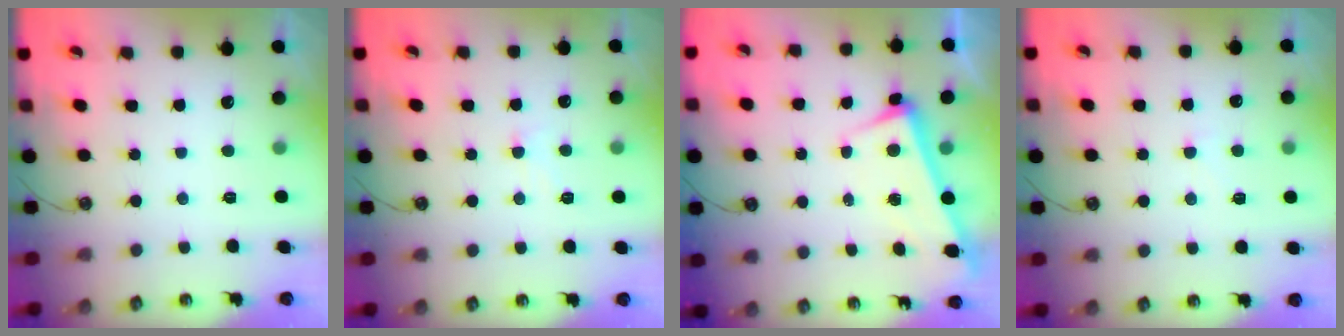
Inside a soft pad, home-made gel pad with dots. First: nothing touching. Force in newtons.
{"total": 2.0, "press": 1.9, "slide": 0.5}
{"total": 3.3, "press": 3.2, "slide": 1.0}
{"total": 2.9, "press": 2.7, "slide": 1.1}